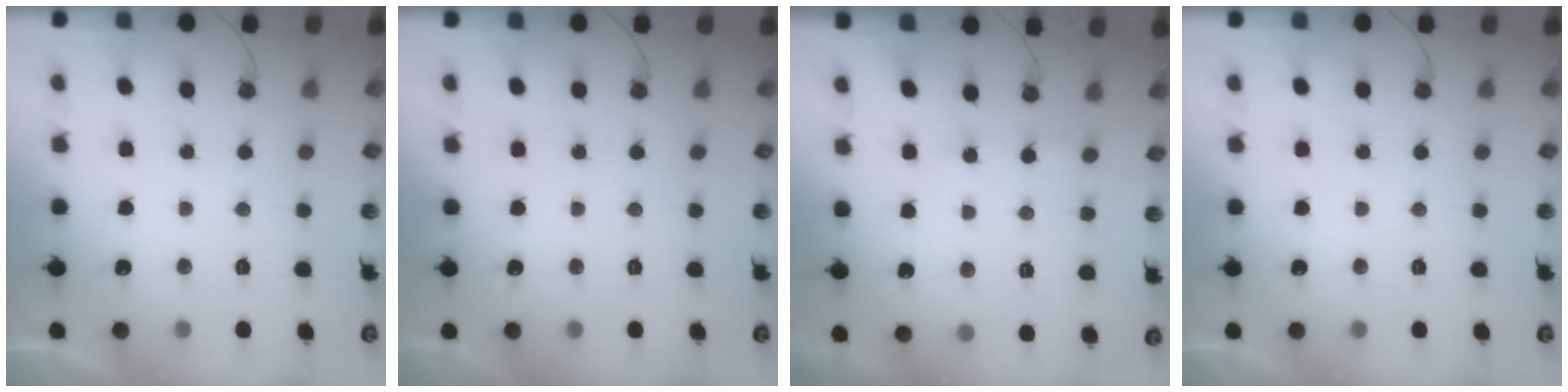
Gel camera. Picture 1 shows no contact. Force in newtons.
{"total": 0.0}
{"total": 3.1, "press": 3.0, "slide": 0.5}
{"total": 0.0}